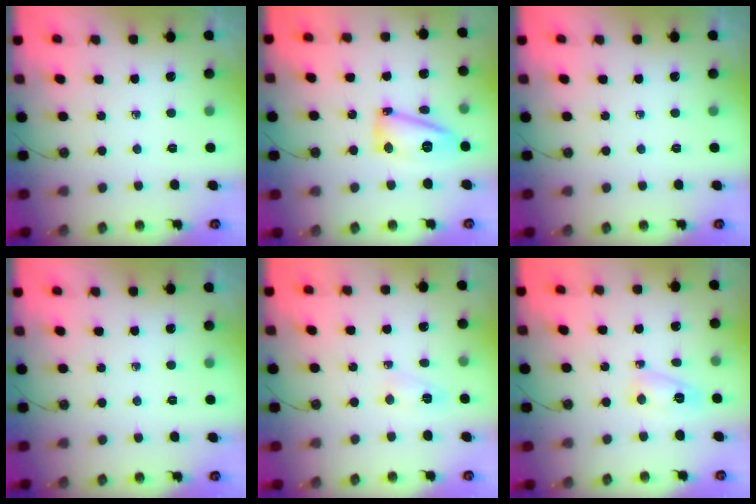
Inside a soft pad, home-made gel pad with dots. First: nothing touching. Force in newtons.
{"total": 12.7, "press": 12.6, "slide": 1.4}
{"total": 0.0}
{"total": 0.0}
{"total": 2.9, "press": 2.8, "slide": 0.5}
{"total": 4.8, "press": 4.8, "slide": 0.3}